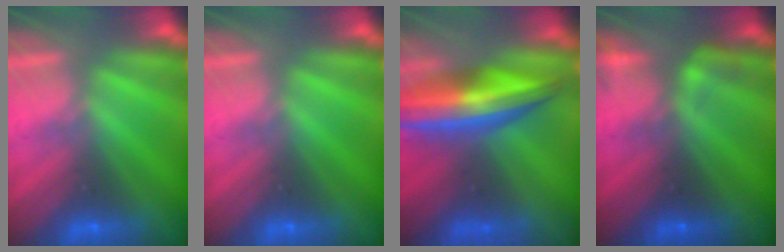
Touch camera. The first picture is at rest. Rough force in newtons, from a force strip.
{"total": 0.0}
{"total": 7.2}
{"total": 2.3}